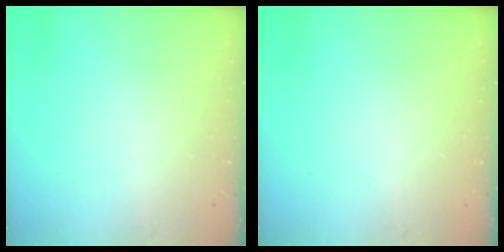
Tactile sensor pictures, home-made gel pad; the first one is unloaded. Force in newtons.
{"total": 0.0}